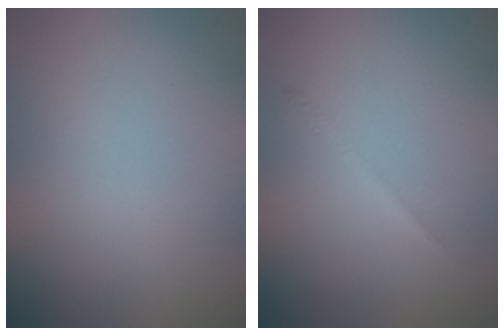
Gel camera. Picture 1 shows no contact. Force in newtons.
{"total": 0.9, "press": 0.9, "slide": 0.0}